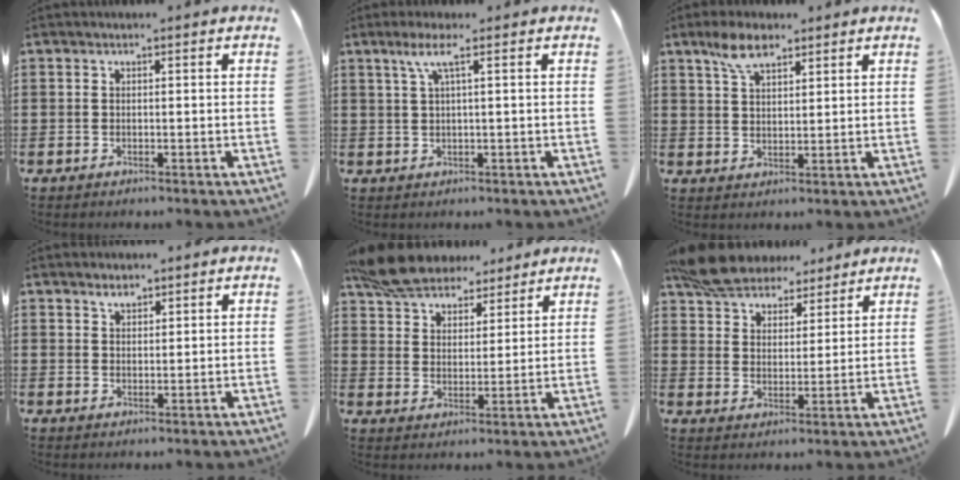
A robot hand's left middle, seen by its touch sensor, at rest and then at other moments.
{"total": 3.3, "force": [1.3, -0.1, 3.1], "torque": [-0.063, -0.001, 0.021]}
{"total": 5.6, "force": [3.6, 2.3, 3.6], "torque": [-0.079, 0.007, 0.066]}
{"total": 2.0, "force": [1.7, 0.7, 0.8], "torque": [-0.011, -0.003, 0.031]}
{"total": 9.0, "force": [8.0, 2.9, 2.8], "torque": [-0.089, -0.022, 0.153]}
{"total": 8.6, "force": [7.8, 2.9, 2.4], "torque": [-0.081, -0.018, 0.148]}